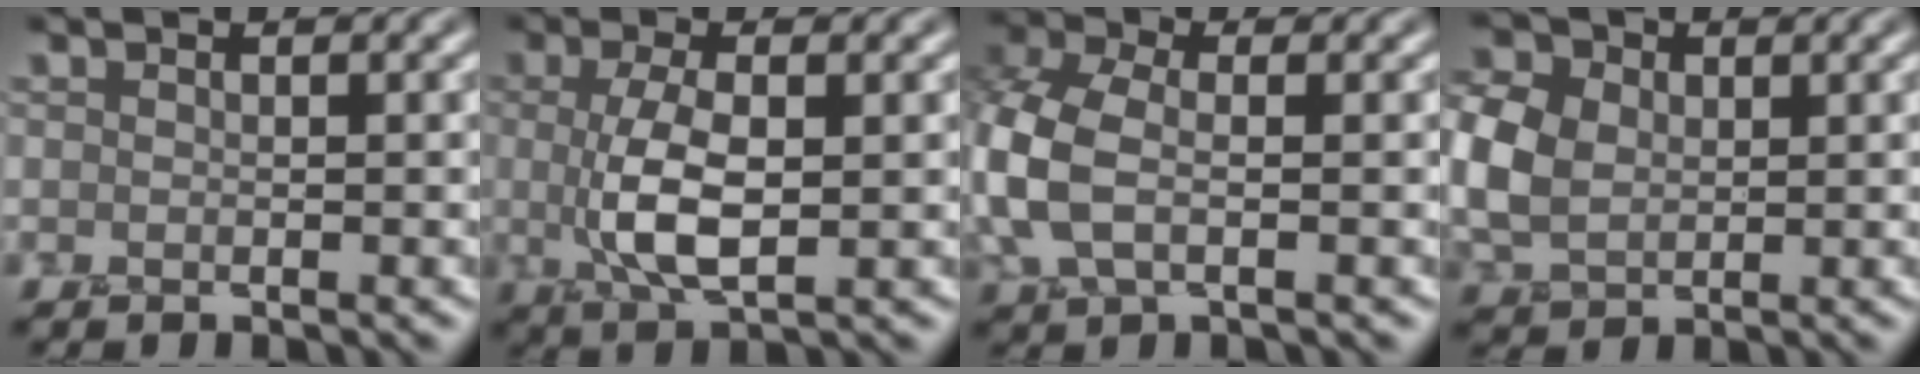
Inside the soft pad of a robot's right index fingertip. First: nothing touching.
{"total": 5.1, "force": [-0.1, 1.8, 4.7], "torque": [-0.106, -0.003, -0.003]}
{"total": 6.6, "force": [-0.5, 3.9, 5.3], "torque": [-0.142, 0.001, -0.018]}
{"total": 6.4, "force": [0.6, 5.0, 4.0], "torque": [-0.115, 0.010, 0.007]}